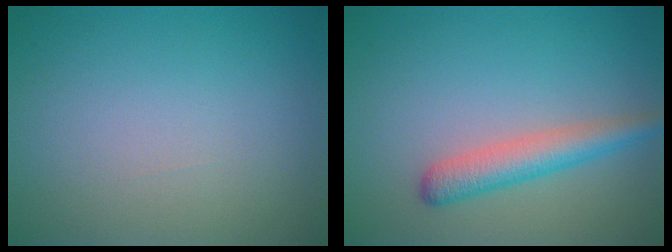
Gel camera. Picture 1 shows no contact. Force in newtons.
{"total": 3.3, "press": 3.3, "slide": 0.1}